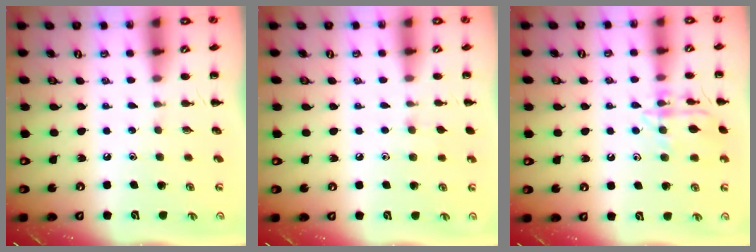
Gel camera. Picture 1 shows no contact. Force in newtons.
{"total": 4.6, "press": 4.3, "slide": 1.7}
{"total": 12.9, "press": 12.9, "slide": 0.5}